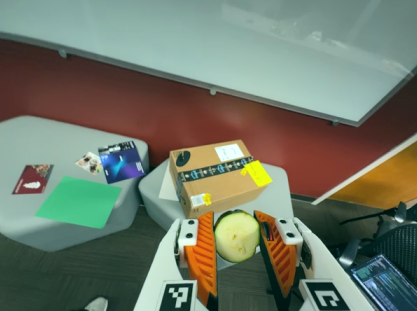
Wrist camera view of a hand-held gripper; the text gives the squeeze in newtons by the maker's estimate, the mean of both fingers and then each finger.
{"total": 12.2, "left": 12.6, "right": 11.9}